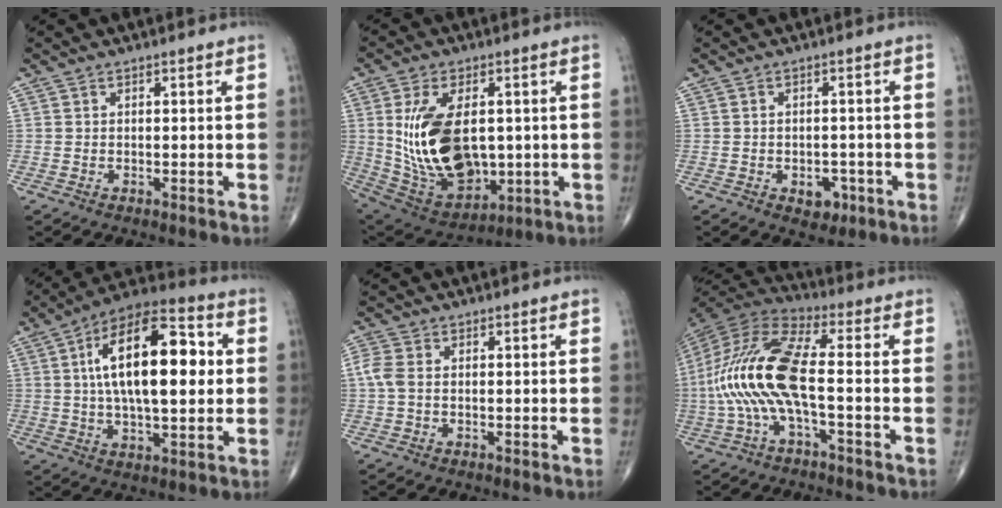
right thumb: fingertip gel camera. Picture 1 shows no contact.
{"total": 19.6, "force": [1.0, 11.5, 15.8], "torque": [-0.273, -0.014, 0.044]}
{"total": 3.9, "force": [-1.7, 2.7, 2.3], "torque": [-0.013, 0.008, -0.018]}
{"total": 21.0, "force": [3.1, 9.1, 18.7], "torque": [-0.290, 0.019, 0.043]}
{"total": 3.2, "force": [0.0, 2.0, 2.5], "torque": [-0.072, 0.006, -0.007]}
{"total": 16.9, "force": [-2.2, 5.1, 16.0], "torque": [-0.358, 0.039, -0.048]}